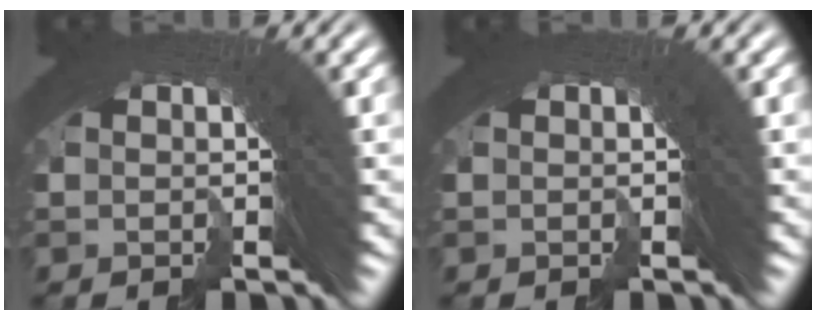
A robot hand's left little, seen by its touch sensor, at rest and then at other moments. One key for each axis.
{"total": 0.0}